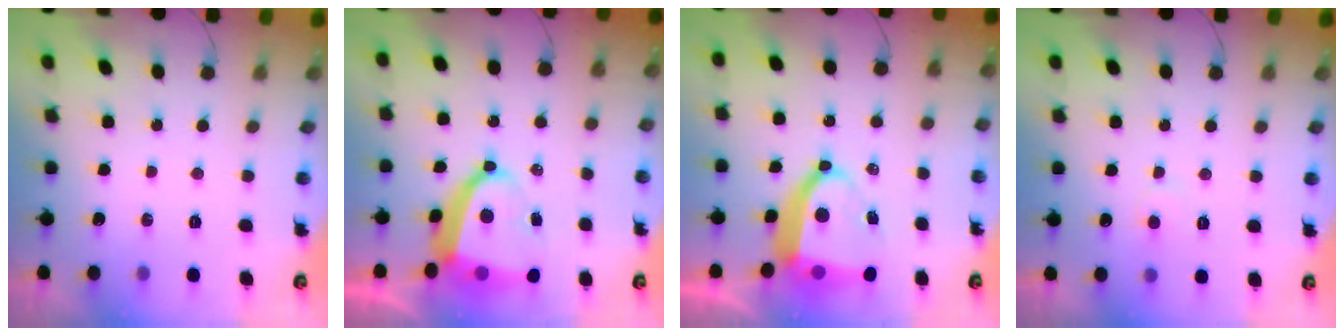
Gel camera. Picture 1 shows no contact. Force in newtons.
{"total": 12.5, "press": 12.4, "slide": 2.0}
{"total": 11.4, "press": 11.2, "slide": 1.5}
{"total": 5.1, "press": 5.1, "slide": 0.4}